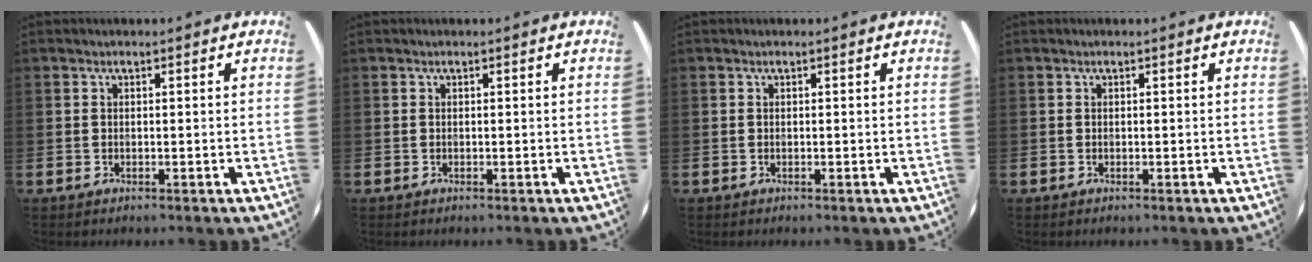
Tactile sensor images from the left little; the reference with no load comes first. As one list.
[{"total": 0.0}, {"total": 0.0}, {"total": 0.0}]